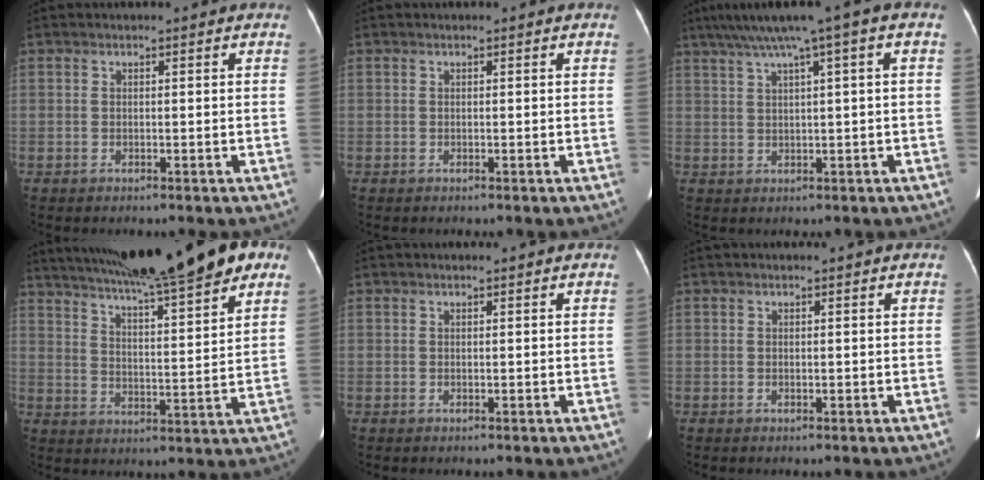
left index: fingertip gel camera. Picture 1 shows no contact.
{"total": 0.0}
{"total": 7.9, "force": [3.9, -0.3, 6.9], "torque": [-0.117, 0.034, 0.063]}
{"total": 23.0, "force": [17.6, 1.7, 14.7], "torque": [-0.244, 0.021, 0.251]}
{"total": 0.0}
{"total": 0.0}